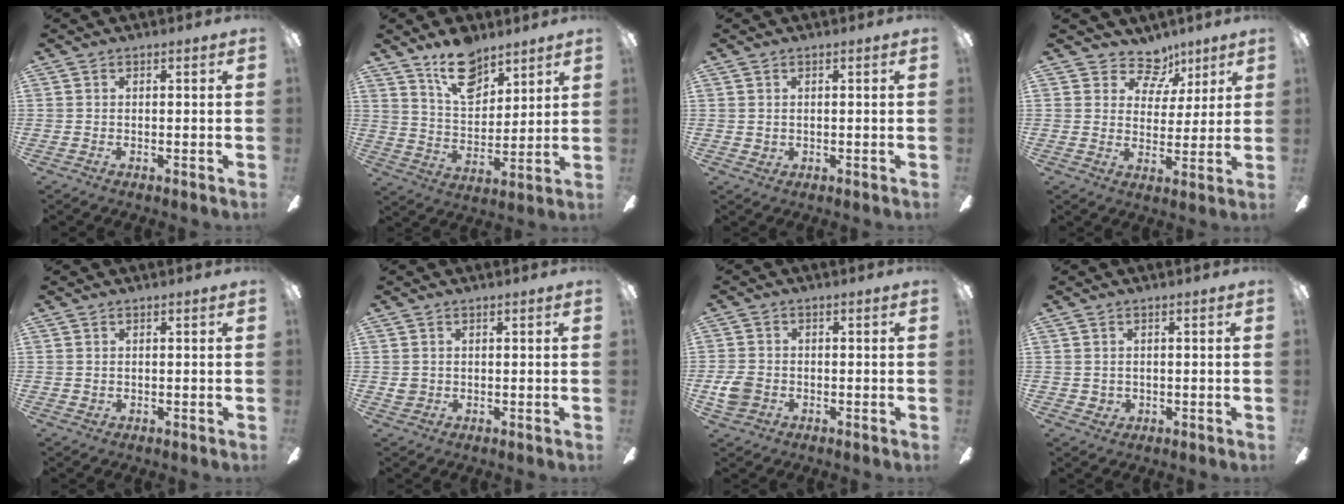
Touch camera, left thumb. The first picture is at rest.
{"total": 14.0, "force": [9.9, 7.2, 6.8], "torque": [-0.105, -0.051, 0.180]}
{"total": 1.3, "force": [0.9, 0.9, 0.1], "torque": [-0.003, 0.004, 0.015]}
{"total": 9.6, "force": [6.5, 6.4, 3.2], "torque": [-0.044, -0.040, 0.121]}
{"total": 0.9, "force": [0.6, 0.7, 0.0], "torque": [-0.001, 0.004, 0.010]}
{"total": 2.1, "force": [0.7, 1.9, 0.5], "torque": [-0.011, 0.005, 0.012]}
{"total": 5.3, "force": [-1.2, 4.4, 2.8], "torque": [-0.058, 0.012, -0.020]}
{"total": 1.8, "force": [0.9, 1.6, 0.3], "torque": [-0.008, 0.000, 0.017]}